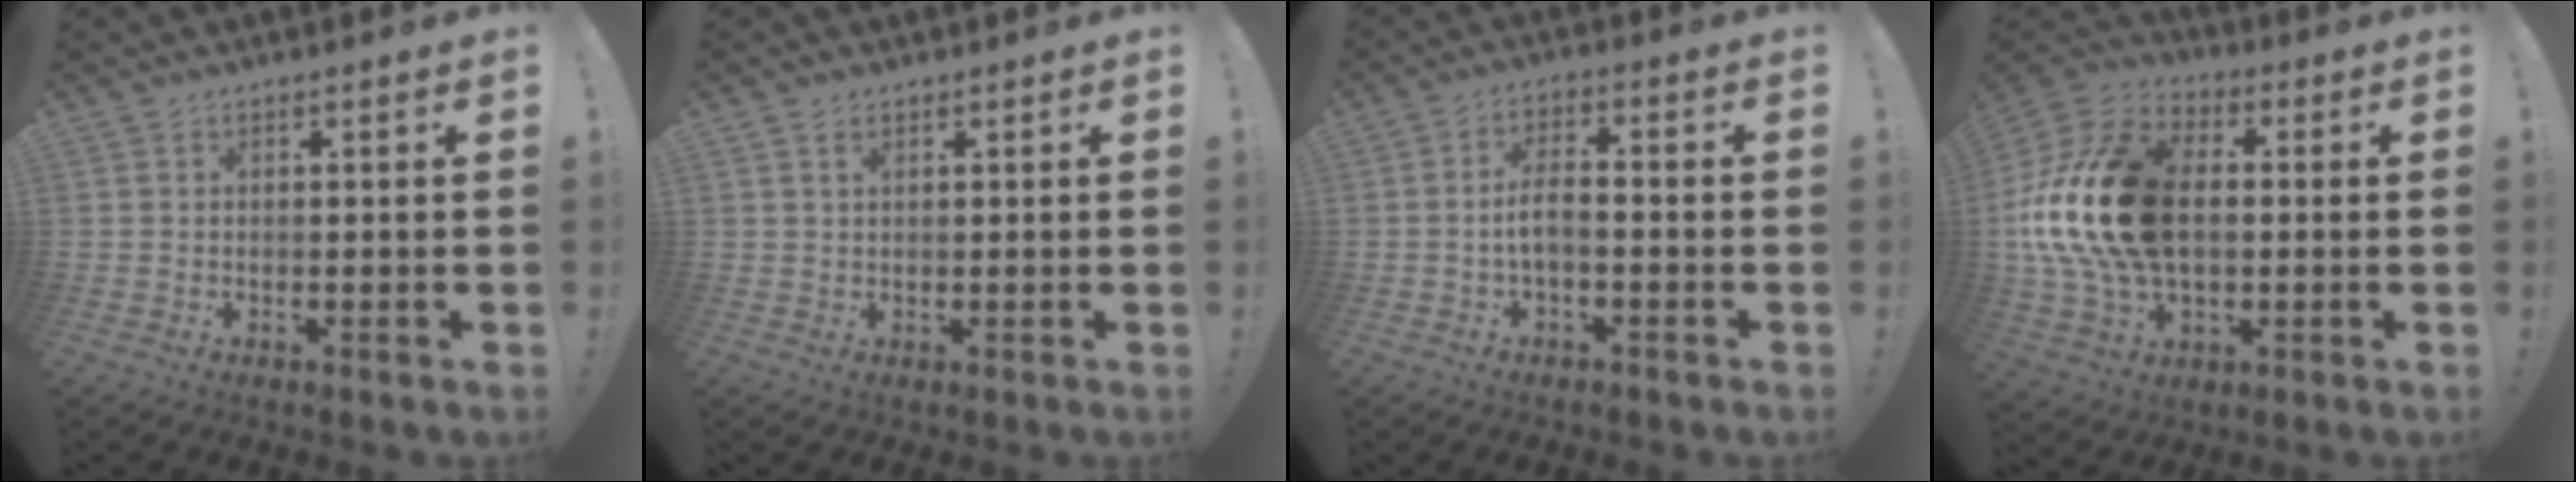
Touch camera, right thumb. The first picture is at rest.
{"total": 1.4, "force": [0.8, 0.8, 0.9], "torque": [-0.015, 0.000, 0.014]}
{"total": 5.4, "force": [-1.5, 2.0, 4.8], "torque": [-0.094, 0.003, -0.029]}
{"total": 25.9, "force": [1.0, 16.9, 19.6], "torque": [-0.366, 0.023, 0.030]}